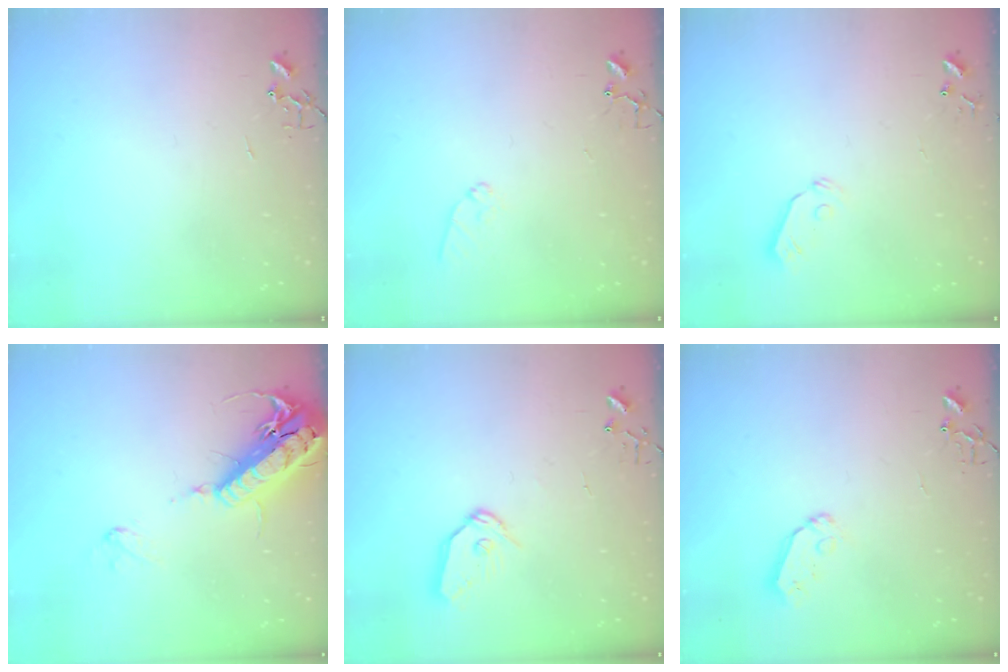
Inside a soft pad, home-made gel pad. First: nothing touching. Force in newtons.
{"total": 6.4, "press": 6.4, "slide": 0.6}
{"total": 5.5, "press": 5.4, "slide": 0.6}
{"total": 19.9, "press": 19.5, "slide": 3.8}
{"total": 8.9, "press": 8.8, "slide": 0.6}
{"total": 6.1, "press": 6.0, "slide": 0.4}